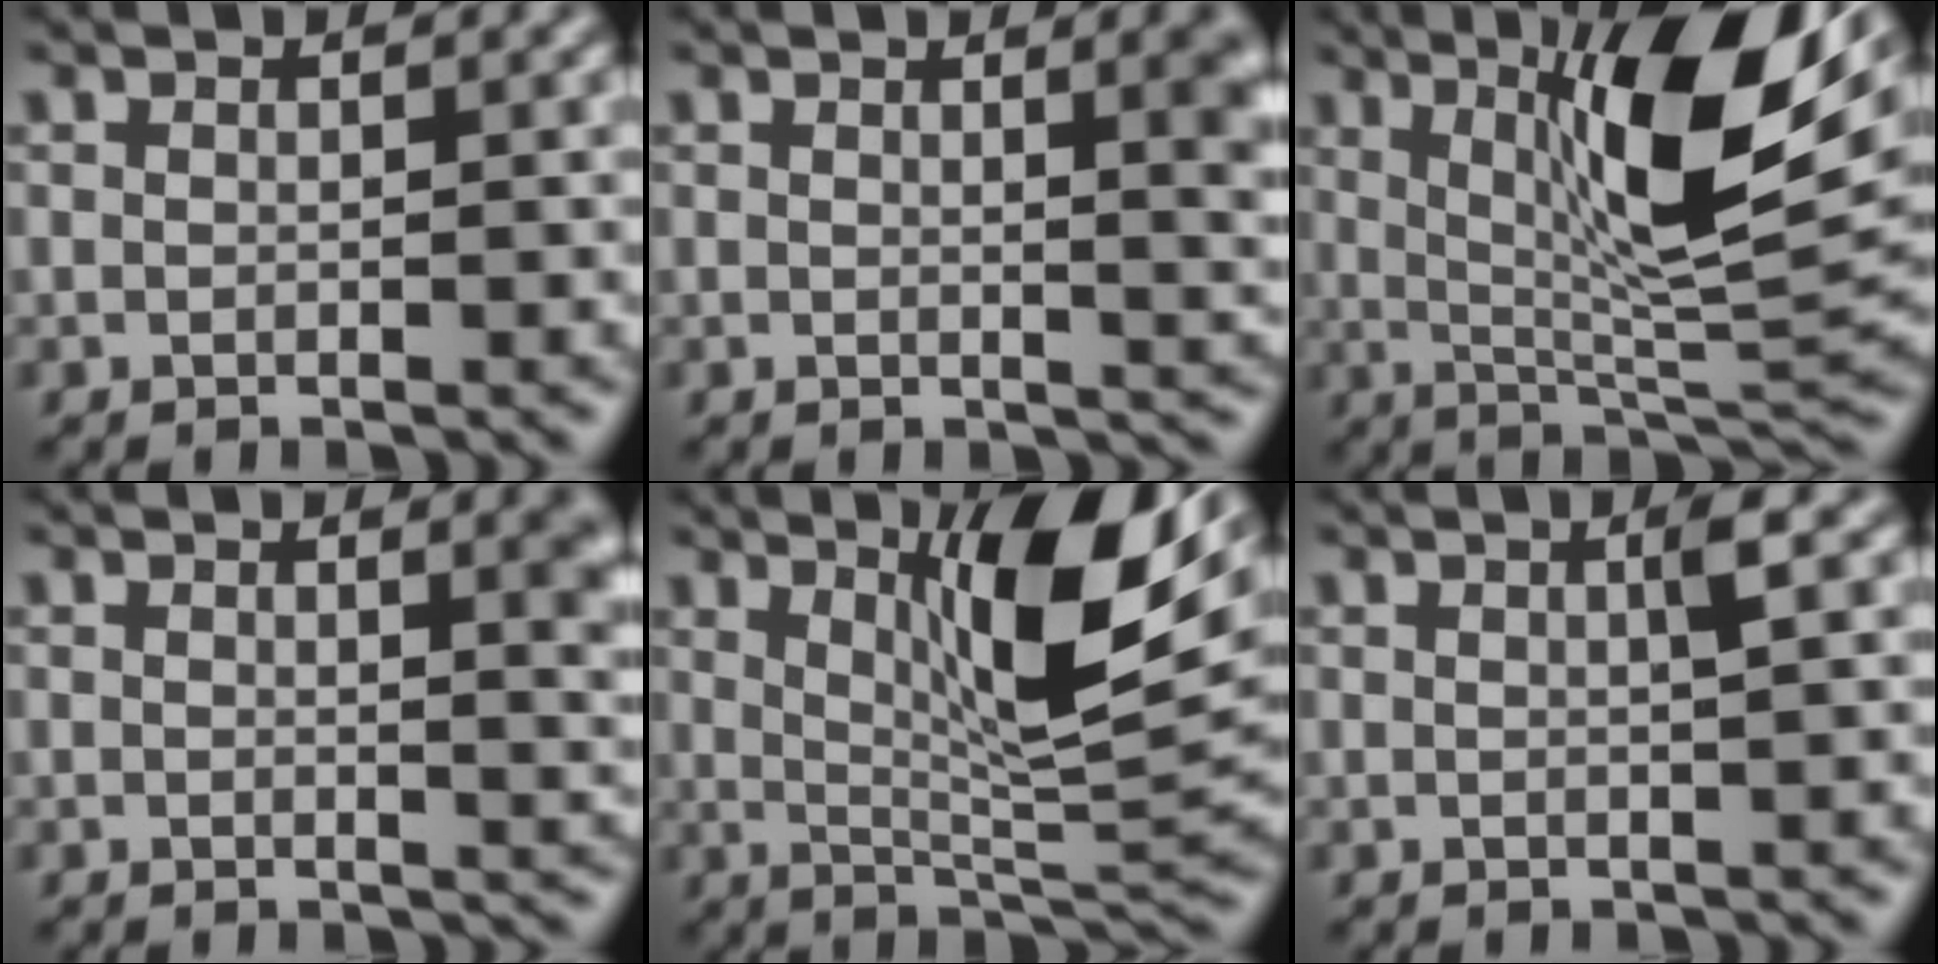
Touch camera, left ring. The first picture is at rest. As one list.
[{"total": 6.5, "force": [1.8, 2.5, 5.6], "torque": [-0.022, 0.012, 0.027]}, {"total": 11.4, "force": [4.0, 2.4, 10.4], "torque": [-0.166, -0.001, 0.079]}, {"total": 5.2, "force": [1.7, 2.1, 4.4], "torque": [-0.015, 0.011, 0.022]}, {"total": 9.3, "force": [3.7, 1.8, 8.4], "torque": [-0.133, -0.007, 0.073]}, {"total": 1.3, "force": [0.2, -0.1, 1.2], "torque": [-0.024, 0.003, 0.007]}]